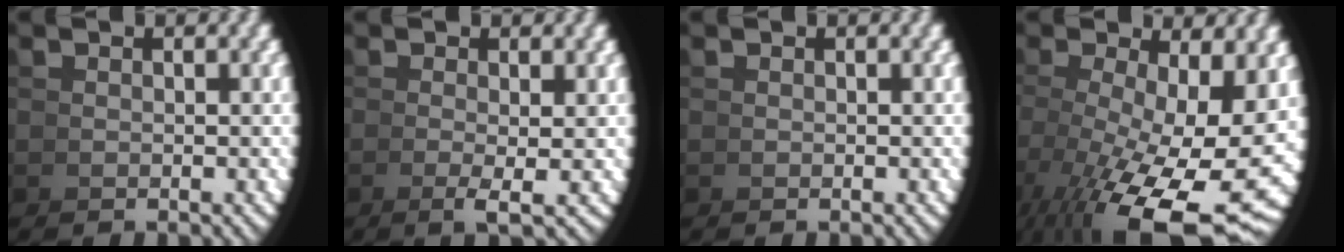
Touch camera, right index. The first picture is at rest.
{"total": 2.0, "force": [-0.3, -0.1, 2.0], "torque": [-0.040, -0.011, -0.002]}
{"total": 0.0}
{"total": 12.6, "force": [-2.9, 6.3, 10.5], "torque": [-0.172, -0.066, -0.005]}